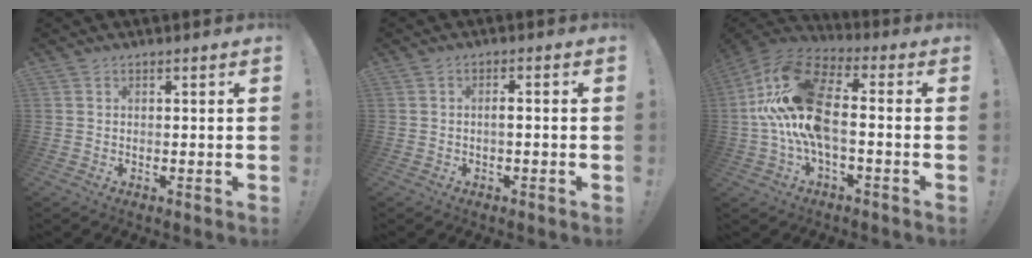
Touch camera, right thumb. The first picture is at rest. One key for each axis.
{"total": 1.8, "fx": -0.6, "fy": 0.2, "fz": 1.7, "tx": -0.032, "ty": 0.007, "tz": -0.012}
{"total": 18.9, "fx": -1.1, "fy": 9.6, "fz": 16.2, "tx": -0.311, "ty": 0.020, "tz": -0.013}